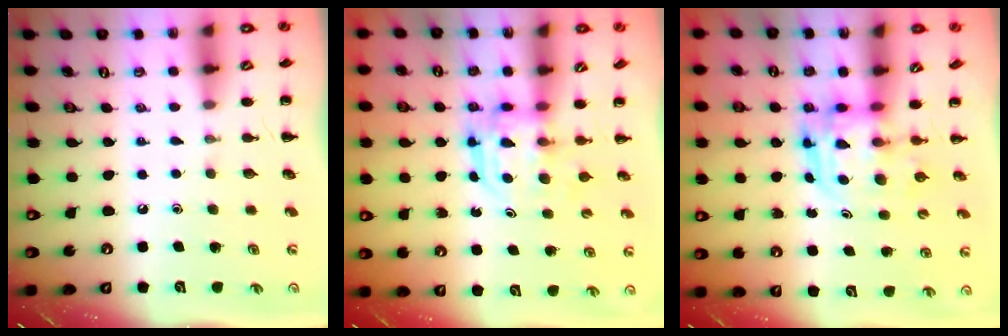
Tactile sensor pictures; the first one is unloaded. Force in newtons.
{"total": 3.1, "press": 3.1, "slide": 0.2}
{"total": 4.6, "press": 4.4, "slide": 1.1}